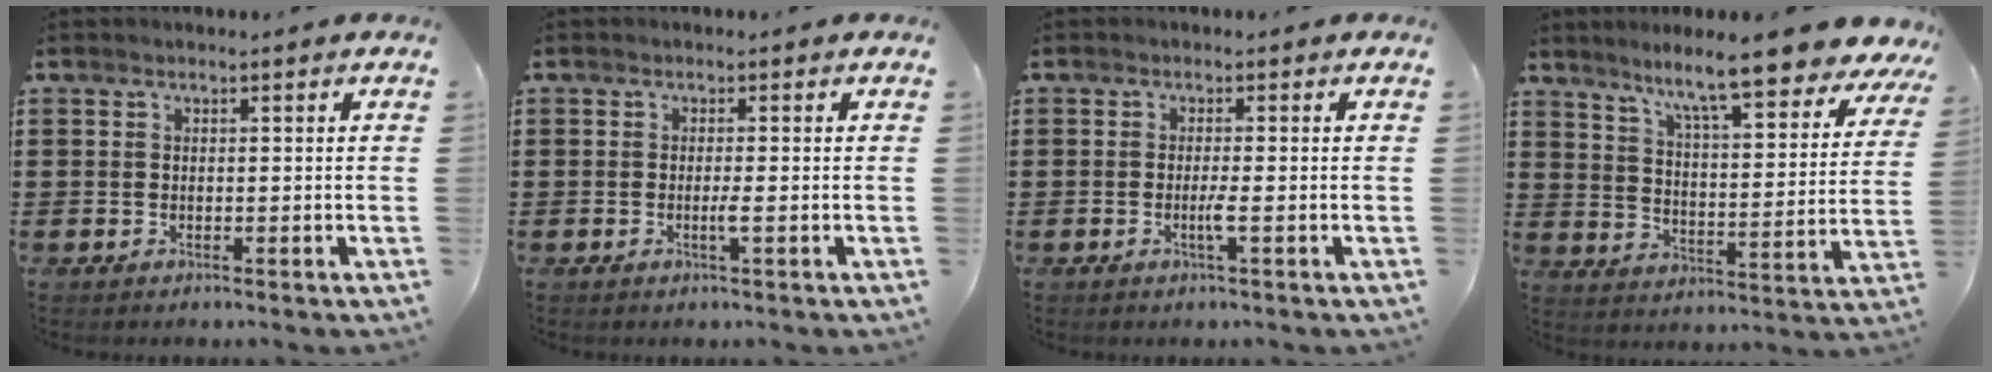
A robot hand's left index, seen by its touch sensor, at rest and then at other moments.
{"total": 1.6, "force": [-0.3, -0.2, 1.6], "torque": [-0.028, -0.004, -0.007]}
{"total": 2.0, "force": [-0.6, -0.3, 1.9], "torque": [-0.033, -0.005, -0.012]}
{"total": 10.3, "force": [8.9, -0.2, 5.3], "torque": [-0.119, -0.059, 0.143]}